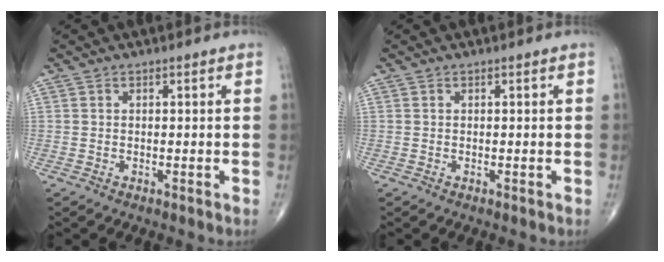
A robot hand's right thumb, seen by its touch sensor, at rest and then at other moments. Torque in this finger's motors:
{"motor_torque": [0.00, 0.00, -0.01, 0.01, 0.00]}